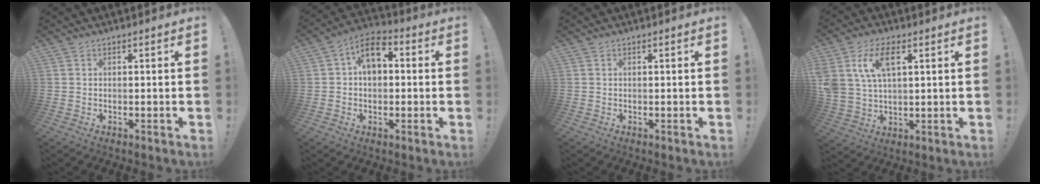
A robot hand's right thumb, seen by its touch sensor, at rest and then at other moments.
{"total": 9.1, "force": [1.7, 6.4, 6.2], "torque": [-0.085, 0.008, 0.032]}
{"total": 0.0}
{"total": 11.4, "force": [5.0, 6.3, 8.0], "torque": [-0.162, -0.003, 0.093]}